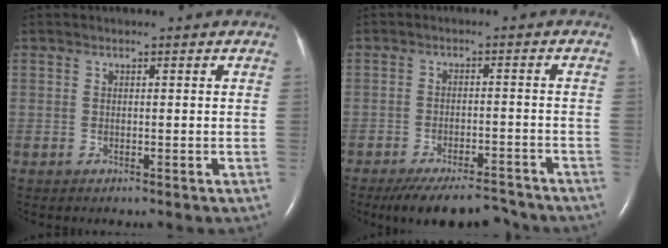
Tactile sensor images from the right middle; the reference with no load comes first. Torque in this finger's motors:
{"motor_torque": [0.12, -0.13, 0.10, 0.07]}